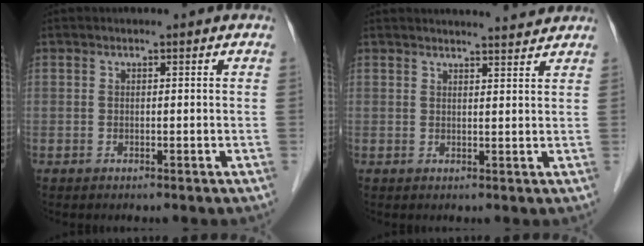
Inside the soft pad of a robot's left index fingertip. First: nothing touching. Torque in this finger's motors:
{"motor_torque": [0.58, -0.89, 0.07, 0.00]}